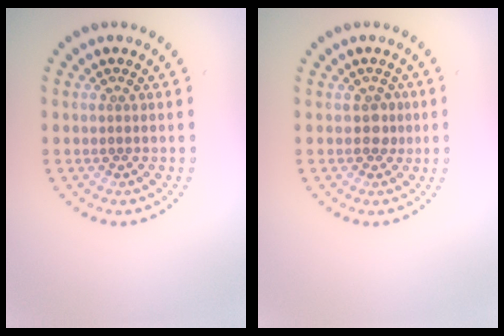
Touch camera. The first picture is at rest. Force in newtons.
{"total": 1.2, "press": 1.2, "slide": 0.5}